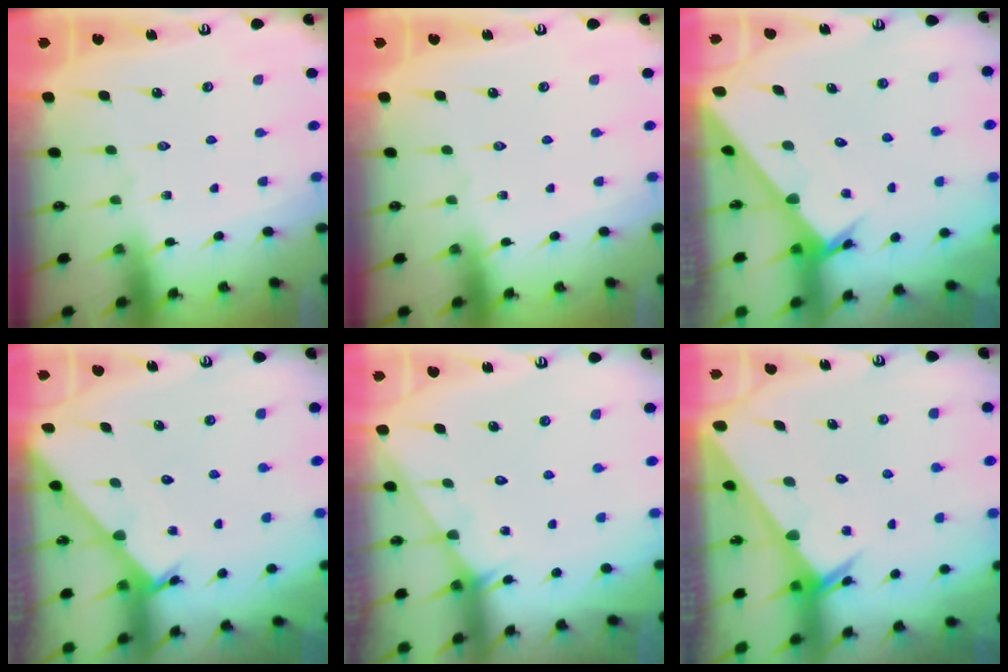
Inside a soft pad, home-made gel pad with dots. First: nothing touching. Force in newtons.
{"total": 0.0}
{"total": 2.7, "press": 2.7, "slide": 0.1}
{"total": 1.2, "press": 1.2, "slide": 0.1}
{"total": 3.8, "press": 3.8, "slide": 0.3}
{"total": 2.5, "press": 2.5, "slide": 0.1}